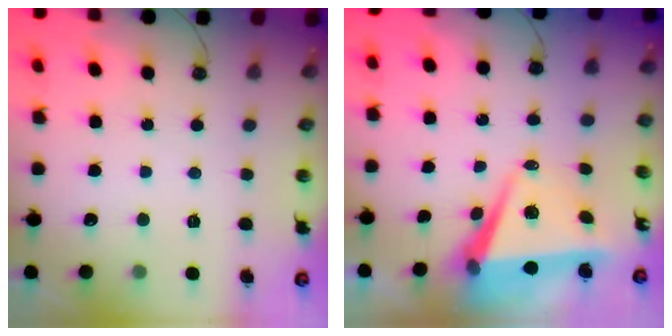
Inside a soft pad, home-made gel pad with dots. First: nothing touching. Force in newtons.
{"total": 7.8, "press": 6.6, "slide": 4.1}